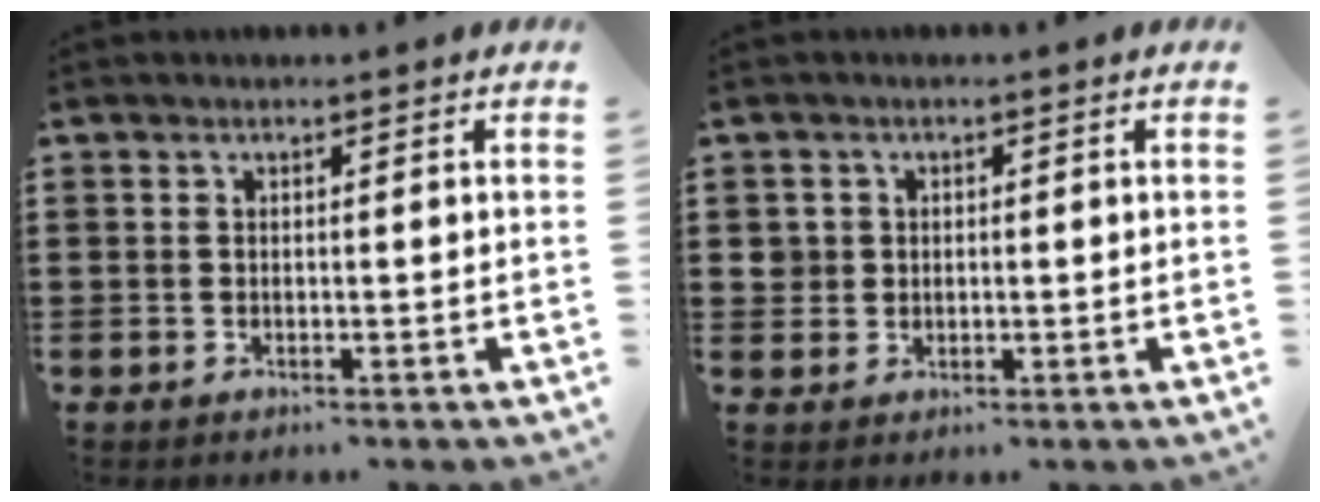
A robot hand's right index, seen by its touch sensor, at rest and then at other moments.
{"total": 2.0, "force": [0.3, 1.9, 0.5], "torque": [-0.017, 0.009, 0.003]}